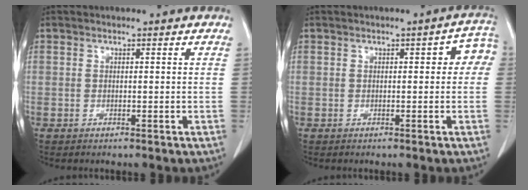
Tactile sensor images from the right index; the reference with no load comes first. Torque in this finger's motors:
{"motor_torque": [0.07, 0.05, 0.05, 0.00]}